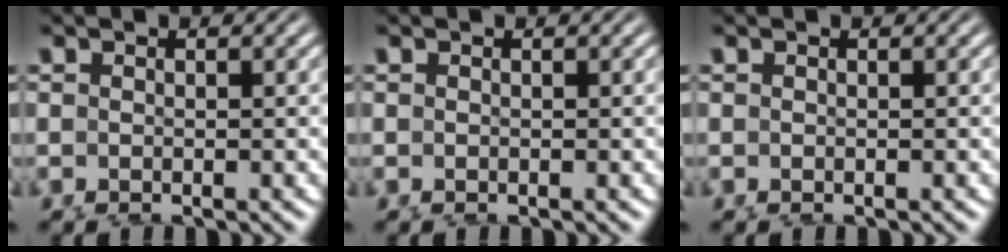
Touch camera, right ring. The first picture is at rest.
{"total": 0.0}
{"total": 0.0}